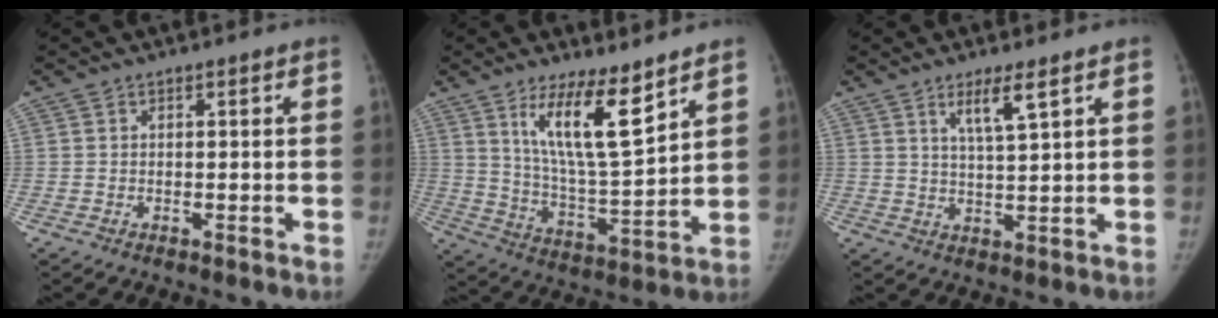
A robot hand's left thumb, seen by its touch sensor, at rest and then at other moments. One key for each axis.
{"total": 13.3, "fx": 8.1, "fy": 3.0, "fz": 10.1, "tx": -0.161, "ty": -0.067, "tz": 0.156}
{"total": 5.2, "fx": 3.0, "fy": 0.5, "fz": 4.2, "tx": -0.077, "ty": -0.023, "tz": 0.058}